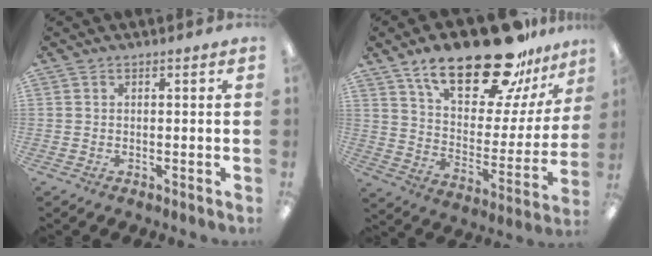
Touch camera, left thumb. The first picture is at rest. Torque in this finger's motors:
{"motor_torque": [2.91, 2.10, 1.66, -1.11, 0.43]}